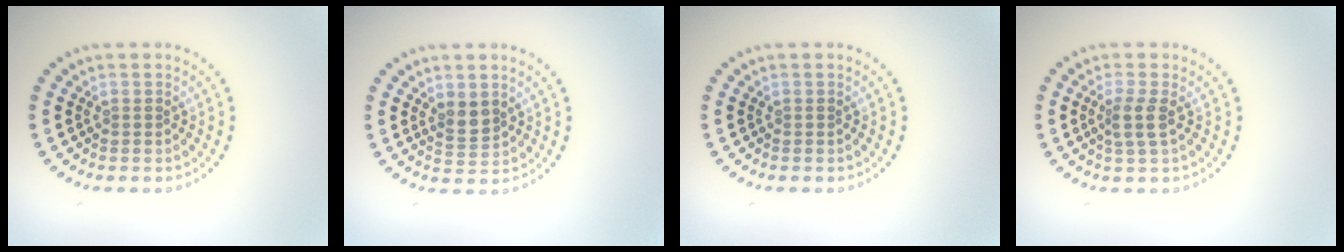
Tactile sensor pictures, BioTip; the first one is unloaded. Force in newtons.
{"total": 2.0, "press": 1.8, "slide": 0.9}
{"total": 0.0}
{"total": 1.9, "press": 1.6, "slide": 1.0}